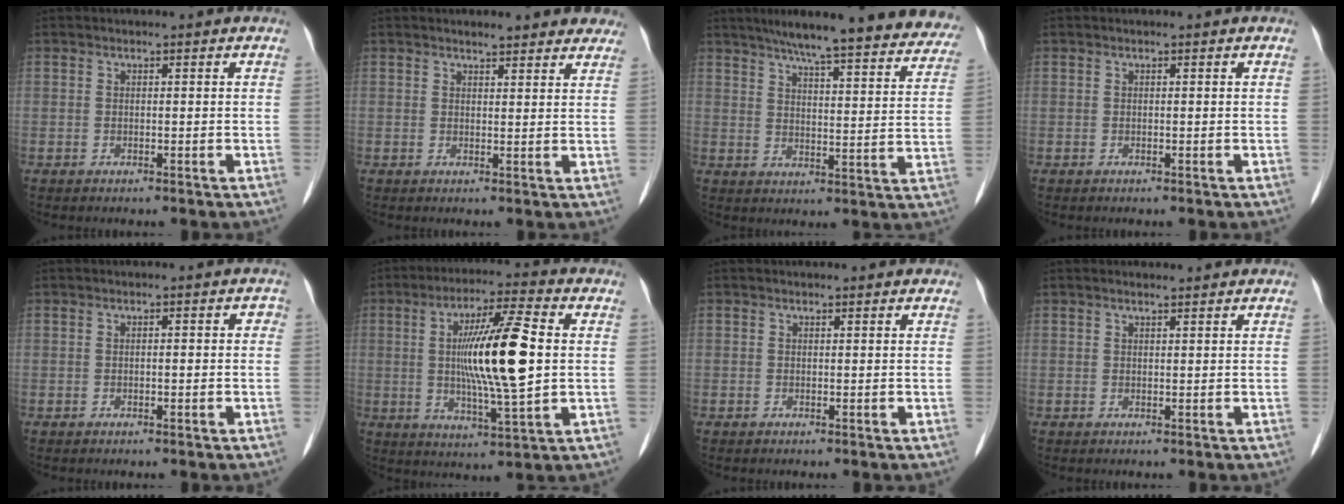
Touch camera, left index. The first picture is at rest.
{"total": 7.1, "force": [6.4, 1.9, 2.4], "torque": [-0.014, 0.005, 0.064]}
{"total": 24.3, "force": [21.1, 3.6, 11.6], "torque": [-0.157, -0.017, 0.257]}
{"total": 0.0}
{"total": 1.3, "force": [-0.2, 0.6, 1.2], "torque": [-0.012, 0.008, -0.004]}
{"total": 14.0, "force": [1.0, 1.2, 13.9], "torque": [-0.251, -0.003, 0.014]}
{"total": 0.9, "force": [0.5, 0.7, 0.1], "torque": [0.001, 0.012, 0.003]}
{"total": 1.7, "force": [1.5, 0.2, 0.8], "torque": [-0.015, 0.014, 0.024]}